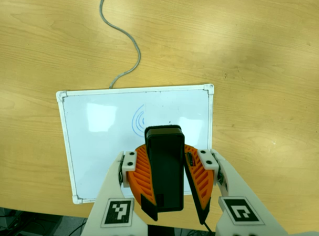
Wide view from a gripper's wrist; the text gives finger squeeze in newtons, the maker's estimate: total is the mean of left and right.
{"total": 12.5, "left": 11.7, "right": 13.2}